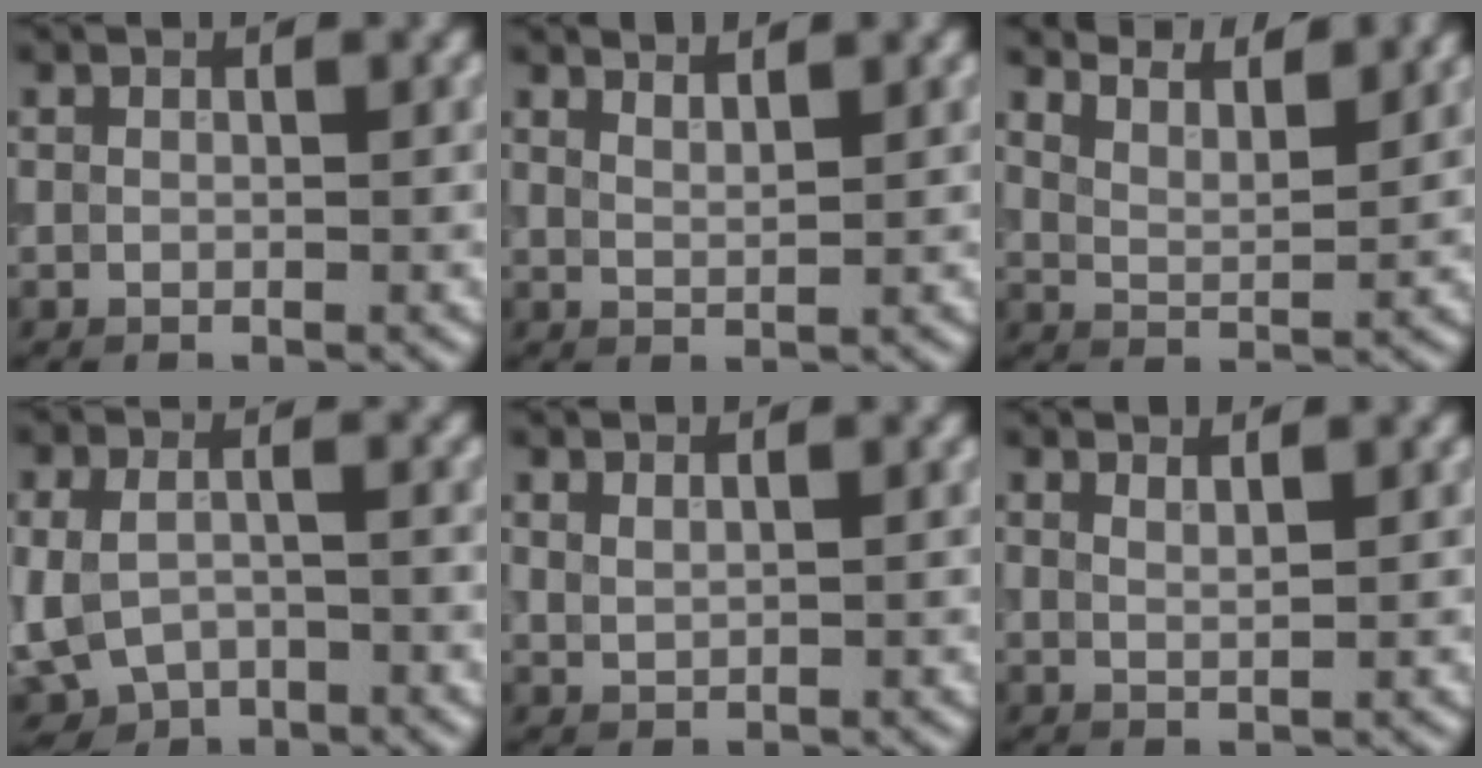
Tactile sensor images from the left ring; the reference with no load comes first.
{"total": 2.3, "force": [2.0, 0.5, 1.0], "torque": [-0.001, 0.010, 0.017]}
{"total": 7.6, "force": [6.7, 1.8, 3.2], "torque": [-0.043, 0.019, 0.074]}
{"total": 5.2, "force": [-2.4, 3.5, 3.0], "torque": [-0.055, -0.009, -0.034]}
{"total": 0.9, "force": [0.8, 0.3, 0.4], "torque": [-0.011, -0.001, 0.019]}
{"total": 1.7, "force": [1.2, 0.6, 1.0], "torque": [-0.002, 0.004, 0.006]}